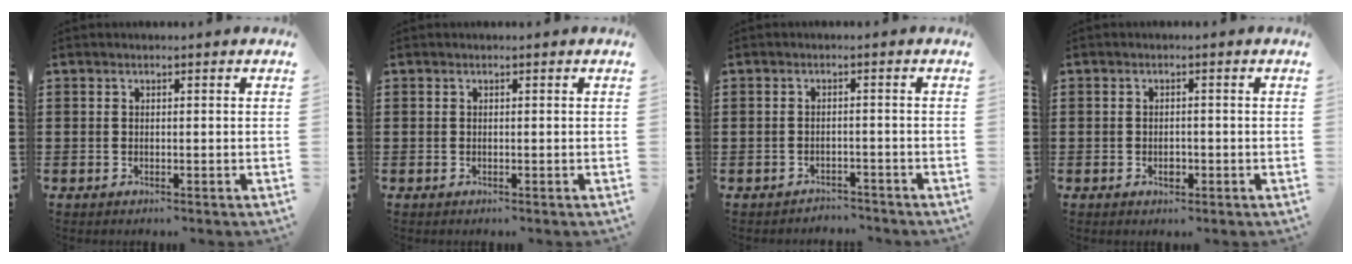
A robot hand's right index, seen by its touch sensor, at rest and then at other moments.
{"total": 0.0}
{"total": 1.9, "force": [-1.8, 0.2, -0.5], "torque": [0.003, 0.002, -0.042]}
{"total": 1.5, "force": [-0.6, 0.8, 1.2], "torque": [-0.023, -0.003, -0.009]}